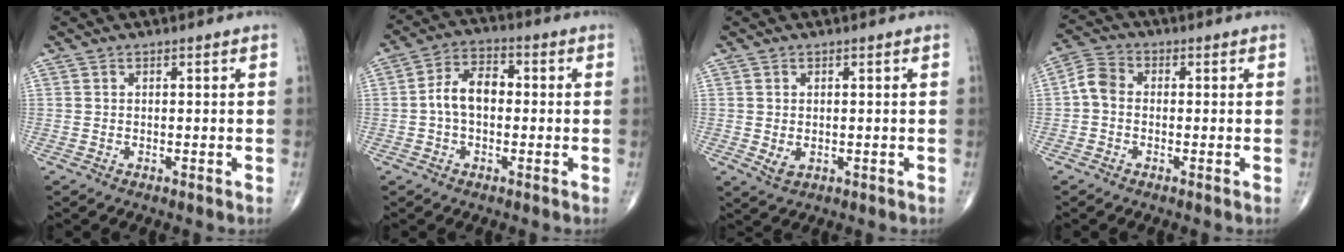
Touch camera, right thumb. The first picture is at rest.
{"total": 7.4, "force": [-0.3, 4.7, 5.7], "torque": [-0.091, 0.027, -0.016]}
{"total": 2.1, "force": [-0.1, 1.3, 1.6], "torque": [-0.025, -0.003, 0.006]}
{"total": 4.4, "force": [-0.4, 3.4, 2.7], "torque": [-0.043, 0.013, -0.022]}